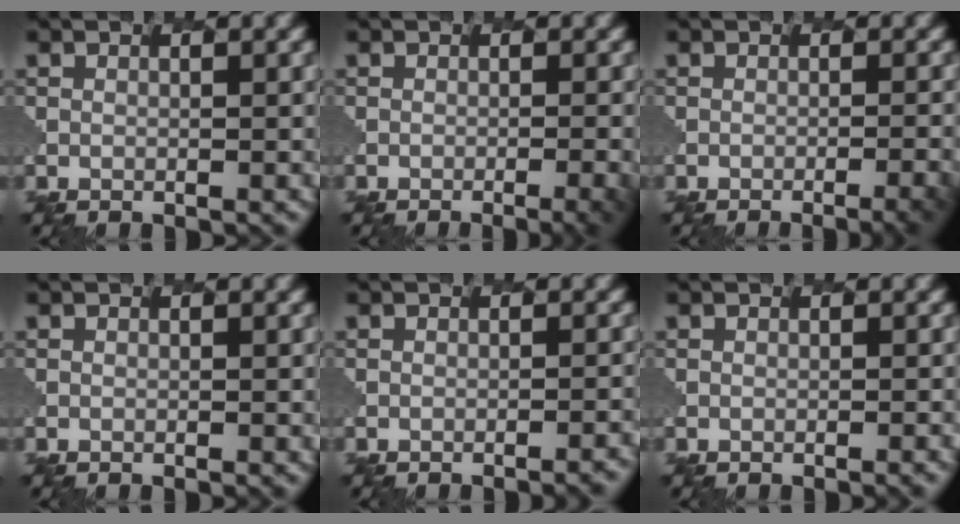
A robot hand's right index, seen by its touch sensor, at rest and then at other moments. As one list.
[{"total": 4.0, "force": [-1.5, 1.3, 3.4], "torque": [-0.031, 0.005, -0.011]}, {"total": 4.1, "force": [-2.0, 1.3, 3.3], "torque": [-0.025, 0.008, -0.020]}, {"total": 0.0}, {"total": 2.0, "force": [-1.5, 0.5, 1.3], "torque": [-0.002, 0.009, -0.016]}, {"total": 0.5, "force": [-0.3, 0.1, 0.4], "torque": [-0.003, 0.002, -0.009]}]